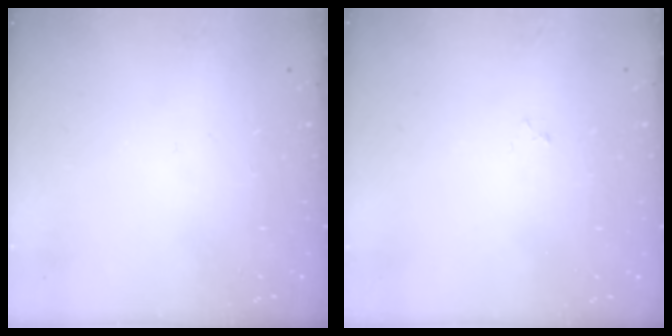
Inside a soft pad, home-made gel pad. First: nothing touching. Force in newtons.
{"total": 2.2, "press": 2.1, "slide": 0.3}